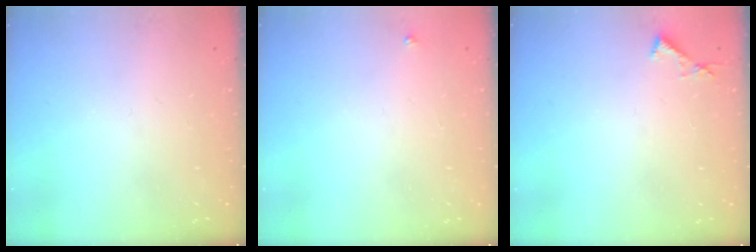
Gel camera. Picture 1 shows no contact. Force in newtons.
{"total": 2.7, "press": 2.7, "slide": 0.3}
{"total": 3.8, "press": 3.8, "slide": 0.3}